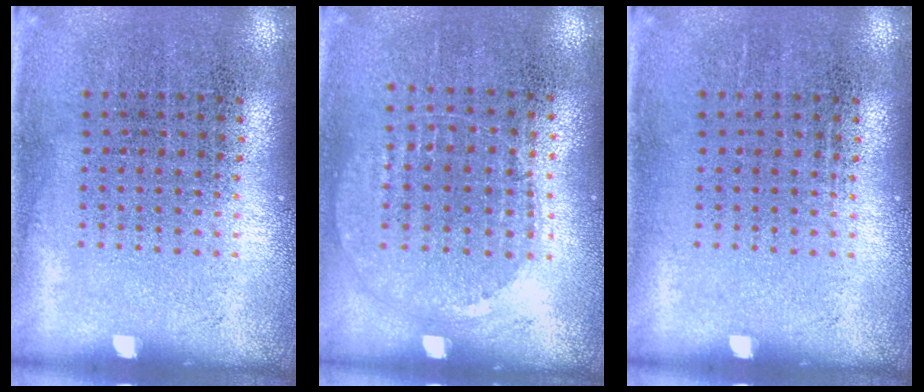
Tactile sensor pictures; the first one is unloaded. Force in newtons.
{"total": 0.9, "press": 0.9, "slide": 0.3}
{"total": 0.0}